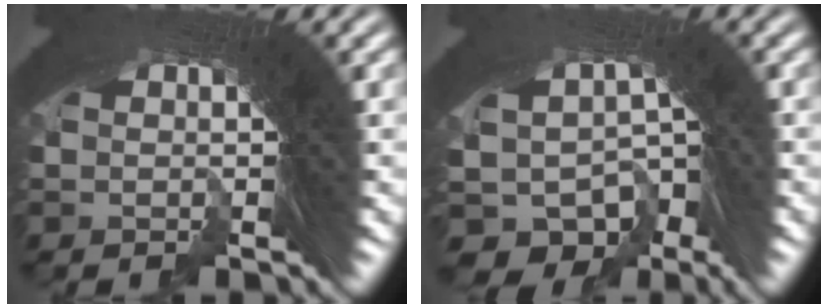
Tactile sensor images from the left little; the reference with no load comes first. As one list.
[{"total": 13.5, "force": [-7.8, 10.6, 3.2], "torque": [-0.126, -0.087, -0.109]}]